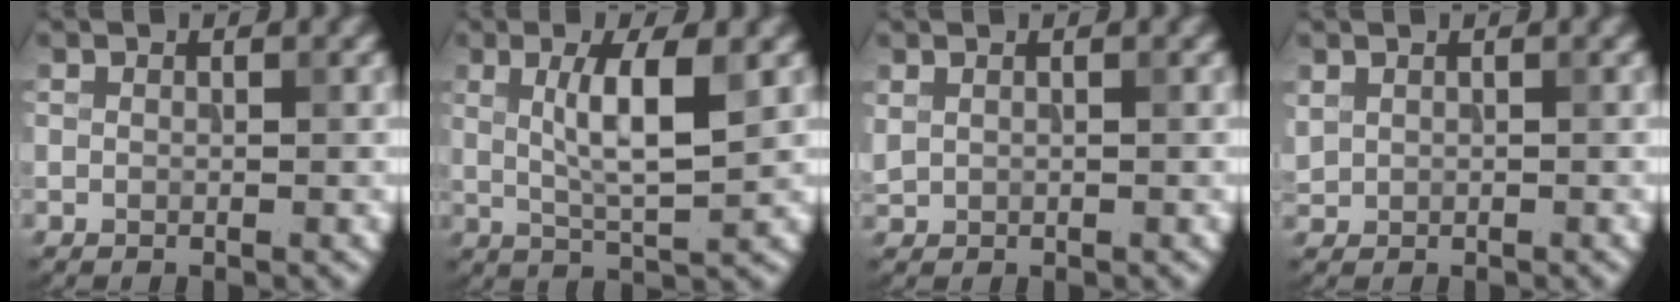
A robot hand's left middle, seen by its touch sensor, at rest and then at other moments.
{"total": 5.2, "force": [1.2, 1.1, 4.9], "torque": [-0.091, 0.000, 0.023]}
{"total": 0.6, "force": [0.5, 0.3, 0.3], "torque": [-0.008, 0.001, 0.013]}
{"total": 1.1, "force": [0.5, 0.9, 0.0], "torque": [0.001, -0.001, 0.012]}